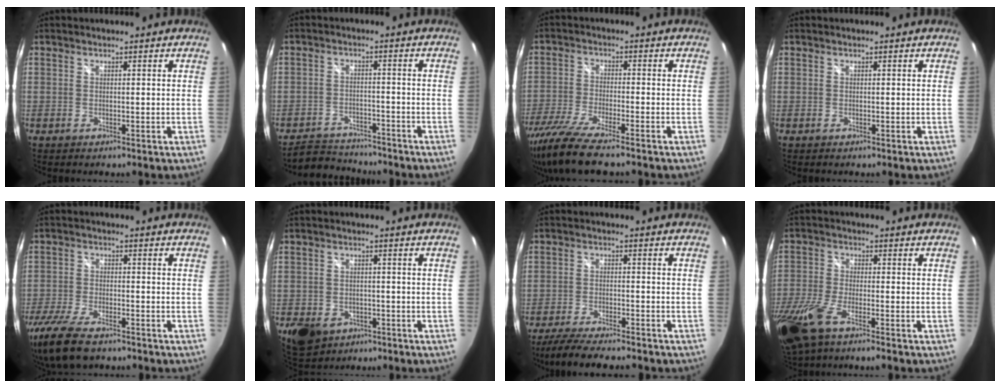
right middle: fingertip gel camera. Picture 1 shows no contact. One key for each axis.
{"total": 7.5, "fx": -7.1, "fy": 2.2, "fz": 1.0, "tx": -0.041, "ty": 0.011, "tz": -0.112}
{"total": 11.9, "fx": -9.5, "fy": 1.3, "fz": 7.1, "tx": -0.163, "ty": -0.043, "tz": -0.178}
{"total": 0.0}
{"total": 13.5, "fx": -10.2, "fy": 4.5, "fz": 7.6, "tx": -0.185, "ty": -0.046, "tz": -0.187}
{"total": 7.8, "fx": -3.8, "fy": 5.8, "fz": 3.6, "tx": -0.088, "ty": -0.010, "tz": -0.053}
{"total": 11.7, "fx": -10.1, "fy": 1.8, "fz": 5.7, "tx": -0.126, "ty": -0.028, "tz": -0.163}
{"total": 12.1, "fx": -7.5, "fy": 3.2, "fz": 8.9, "tx": -0.215, "ty": -0.043, "tz": -0.149}